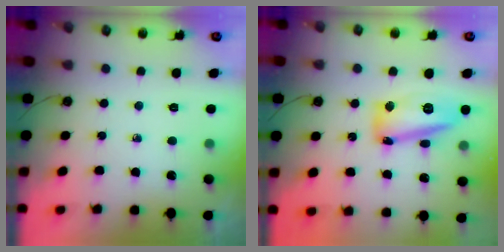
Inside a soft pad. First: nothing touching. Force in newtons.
{"total": 14.4, "press": 14.2, "slide": 2.1}